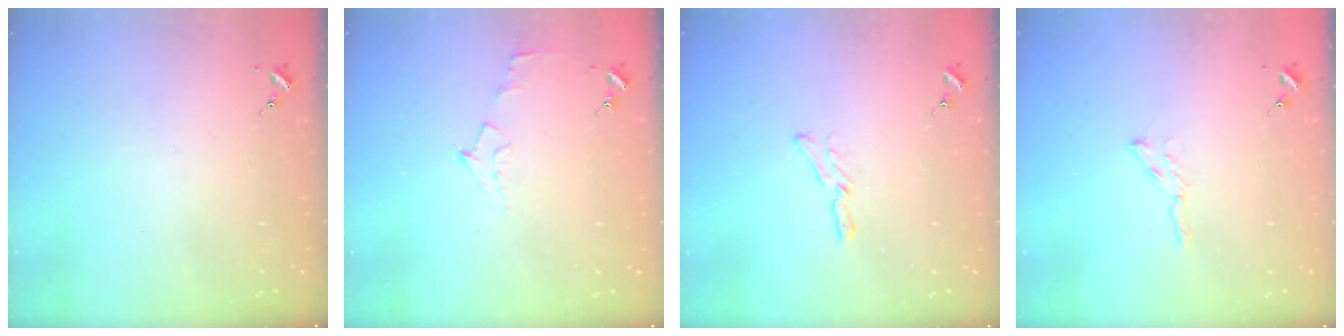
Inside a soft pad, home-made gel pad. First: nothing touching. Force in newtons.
{"total": 5.5, "press": 5.5, "slide": 0.7}
{"total": 5.9, "press": 5.9, "slide": 0.5}
{"total": 3.4, "press": 3.4, "slide": 0.4}